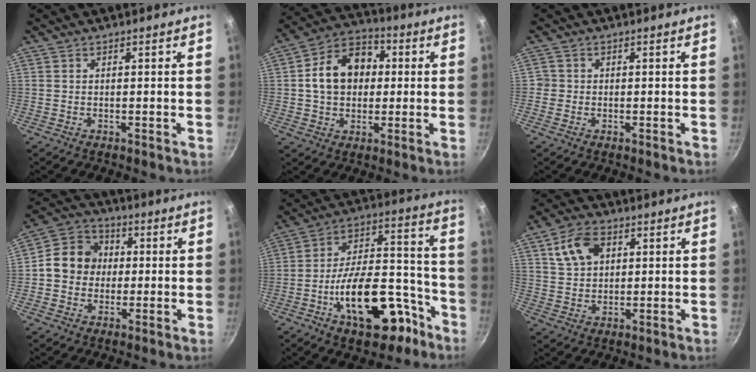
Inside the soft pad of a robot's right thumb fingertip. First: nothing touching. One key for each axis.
{"total": 13.3, "fx": 1.3, "fy": 10.2, "fz": 8.4, "tx": -0.108, "ty": 0.026, "tz": 0.008}
{"total": 1.3, "fx": -0.3, "fy": 1.2, "fz": 0.2, "tx": 0.002, "ty": 0.004, "tz": -0.008}
{"total": 10.0, "fx": 0.2, "fy": 8.9, "fz": 4.6, "tx": -0.043, "ty": 0.018, "tz": -0.019}
{"total": 21.7, "fx": -10.4, "fy": 10.9, "fz": 15.6, "tx": -0.199, "ty": 0.092, "tz": -0.147}
{"total": 8.5, "fx": 3.2, "fy": 5.8, "fz": 5.4, "tx": -0.085, "ty": 0.001, "tz": 0.057}